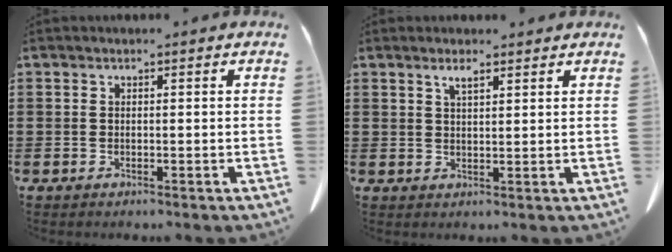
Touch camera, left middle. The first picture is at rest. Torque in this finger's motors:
{"motor_torque": [0.22, 0.35, 0.10, 0.05]}